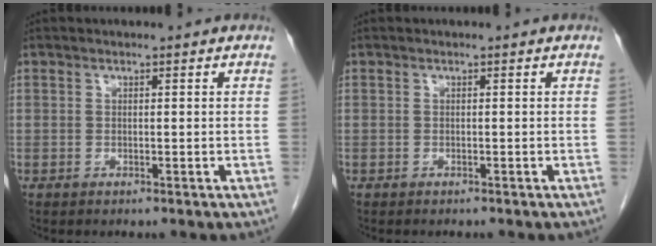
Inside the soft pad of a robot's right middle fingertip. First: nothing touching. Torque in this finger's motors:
{"motor_torque": [-0.36, -0.07, -0.06, -0.01]}